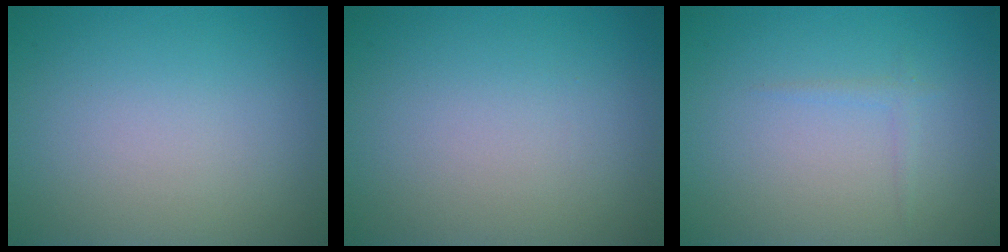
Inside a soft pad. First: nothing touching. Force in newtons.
{"total": 0.0}
{"total": 0.9, "press": 0.8, "slide": 0.1}